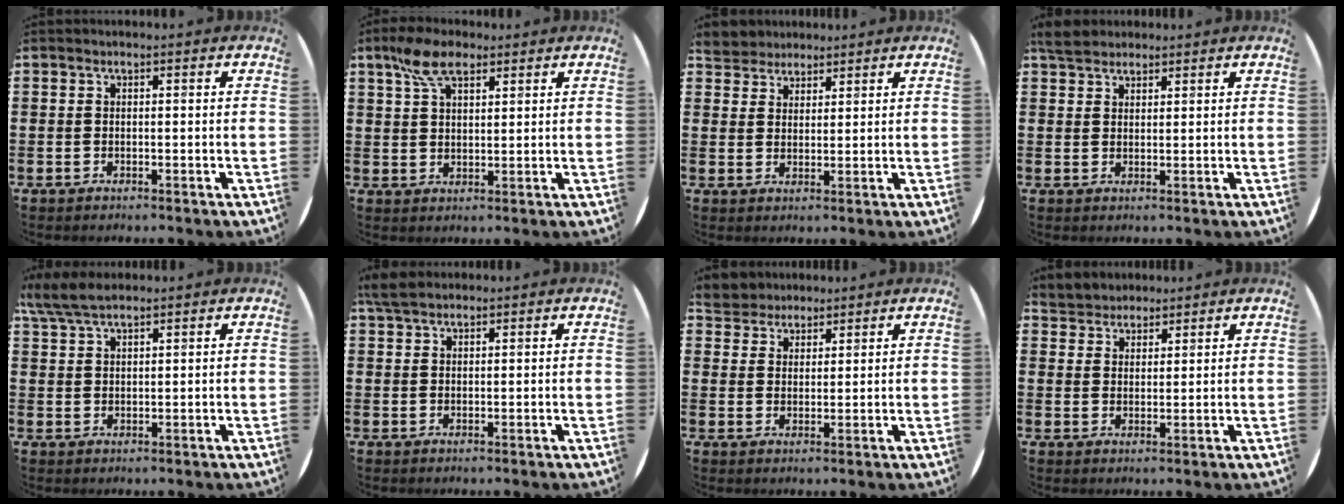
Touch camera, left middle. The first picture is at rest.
{"total": 6.4, "force": [4.2, 2.9, 3.9], "torque": [-0.078, 0.002, 0.075]}
{"total": 4.0, "force": [3.7, 1.3, -0.3], "torque": [-0.008, -0.001, 0.073]}
{"total": 3.2, "force": [2.9, 1.3, 0.6], "torque": [-0.011, 0.001, 0.055]}
{"total": 4.8, "force": [3.9, 1.2, 2.5], "torque": [-0.057, -0.002, 0.073]}
{"total": 3.2, "force": [2.7, 1.1, 1.3], "torque": [-0.023, 0.003, 0.050]}
{"total": 4.4, "force": [4.1, 1.4, -0.2], "torque": [-0.012, -0.004, 0.081]}
{"total": 3.5, "force": [3.2, 1.1, -0.7], "torque": [0.001, -0.005, 0.064]}